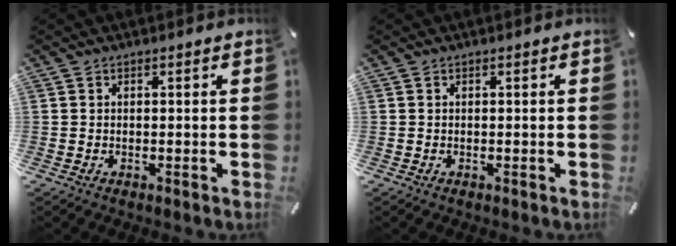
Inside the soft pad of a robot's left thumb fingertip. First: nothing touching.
{"total": 0.0}